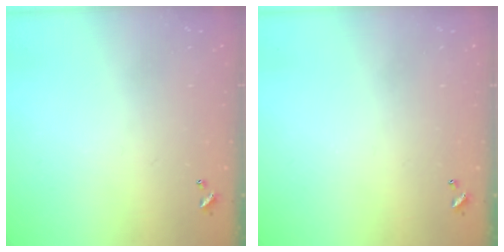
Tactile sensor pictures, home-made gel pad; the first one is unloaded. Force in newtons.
{"total": 0.0}